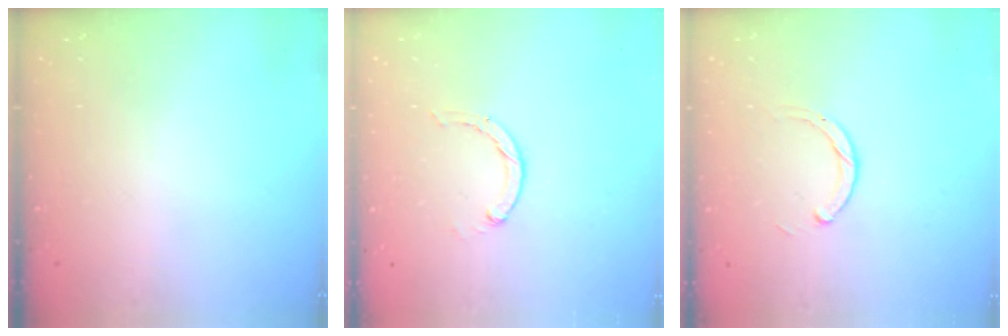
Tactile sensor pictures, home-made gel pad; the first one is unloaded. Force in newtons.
{"total": 0.8, "press": 0.8, "slide": 0.2}
{"total": 2.3, "press": 2.3, "slide": 0.3}